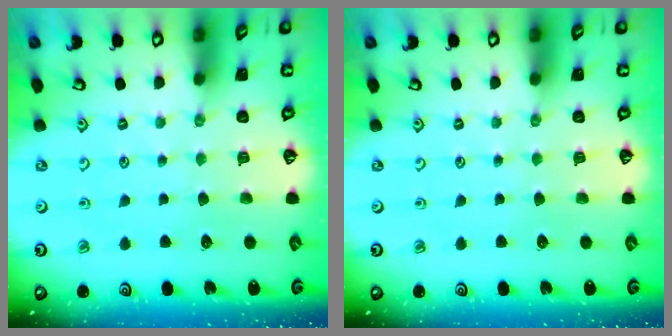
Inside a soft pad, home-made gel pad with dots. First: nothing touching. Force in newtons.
{"total": 0.0}